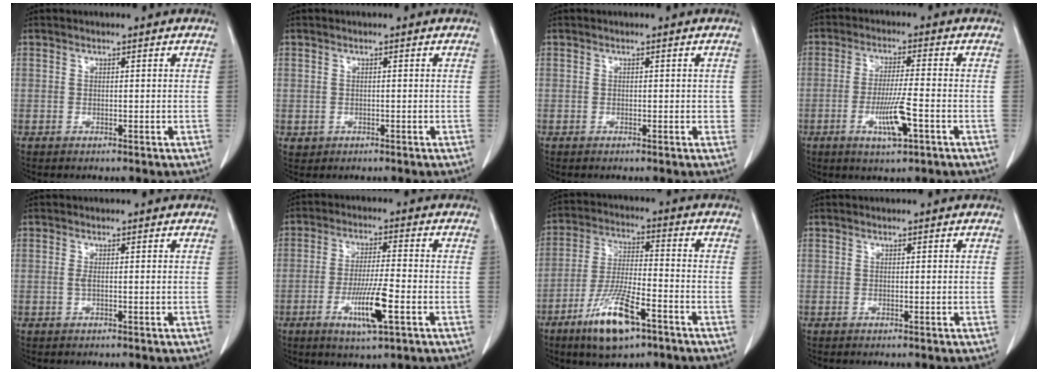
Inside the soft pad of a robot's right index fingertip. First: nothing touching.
{"total": 1.2, "force": [-0.3, 1.1, 0.1], "torque": [-0.003, 0.003, 0.000]}
{"total": 0.9, "force": [-0.1, 0.7, 0.6], "torque": [0.001, 0.003, -0.002]}
{"total": 7.1, "force": [-2.7, 0.3, 6.5], "torque": [-0.123, -0.010, -0.047]}
{"total": 0.8, "force": [-0.1, 0.0, 0.8], "torque": [-0.017, 0.000, 0.000]}
{"total": 8.6, "force": [-3.2, 0.6, 7.9], "torque": [-0.147, -0.012, -0.055]}
{"total": 11.5, "force": [-6.7, 2.5, 9.0], "torque": [-0.180, -0.018, -0.117]}
{"total": 0.0}